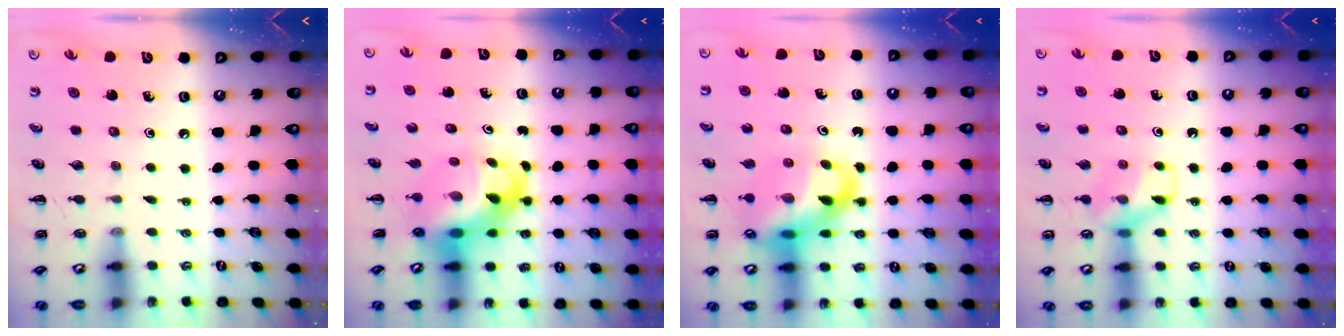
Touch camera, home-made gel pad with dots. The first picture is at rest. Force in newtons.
{"total": 9.7, "press": 9.3, "slide": 2.8}
{"total": 17.7, "press": 17.3, "slide": 3.7}
{"total": 11.3, "press": 11.2, "slide": 0.8}